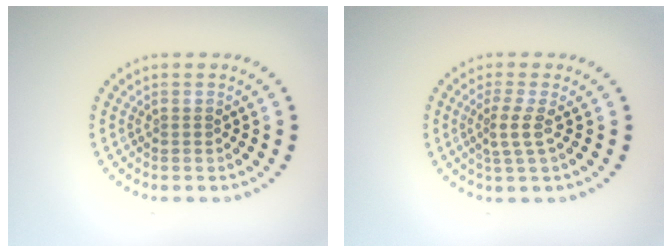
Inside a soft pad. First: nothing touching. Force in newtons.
{"total": 2.1, "press": 1.5, "slide": 1.5}